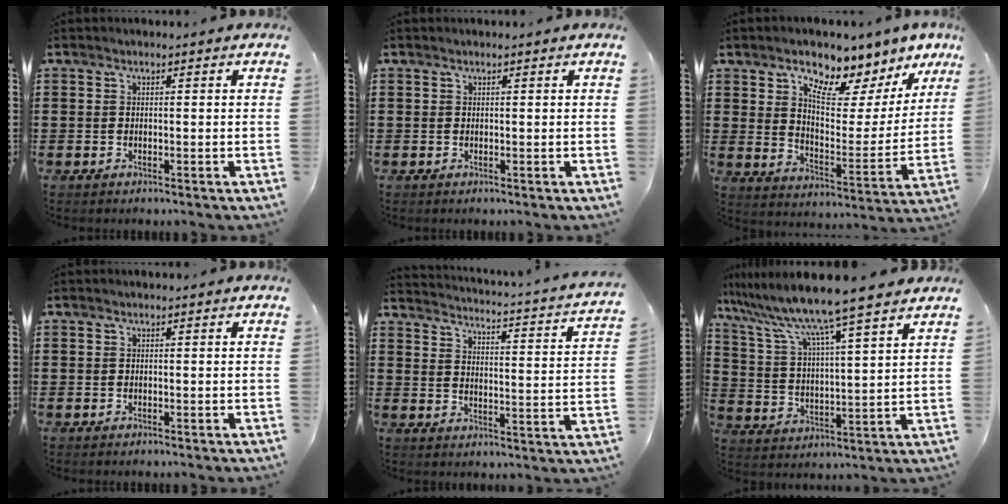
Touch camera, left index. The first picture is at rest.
{"total": 0.0}
{"total": 9.4, "force": [7.7, 3.1, 4.6], "torque": [-0.082, -0.052, 0.130]}
{"total": 0.0}
{"total": 2.2, "force": [1.9, -0.7, 0.9], "torque": [-0.033, -0.031, 0.018]}
{"total": 9.5, "force": [8.3, -1.0, 4.5], "torque": [-0.121, -0.055, 0.136]}